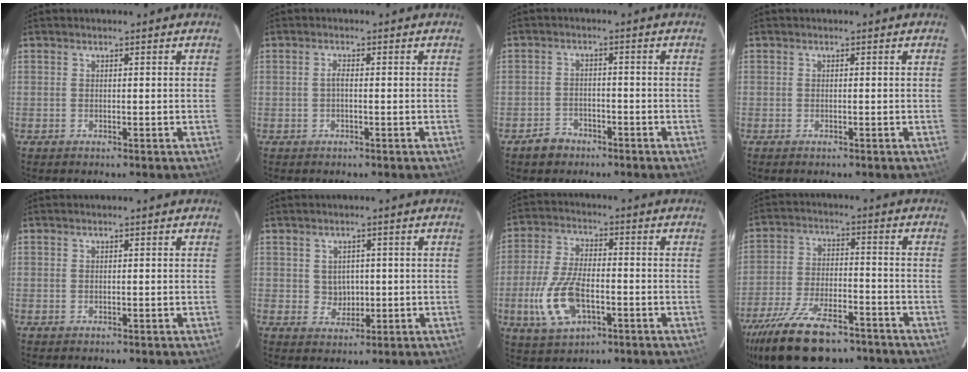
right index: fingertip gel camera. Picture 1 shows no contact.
{"total": 1.0, "force": [-0.3, 0.2, 0.9], "torque": [-0.019, 0.006, -0.009]}
{"total": 4.4, "force": [-3.2, 2.8, 0.8], "torque": [-0.027, 0.013, -0.051]}
{"total": 0.7, "force": [-0.6, 0.2, 0.3], "torque": [-0.007, -0.001, -0.012]}
{"total": 0.0}
{"total": 3.3, "force": [0.4, 3.1, 0.8], "torque": [-0.013, 0.007, 0.014]}
{"total": 12.2, "force": [-3.9, 5.8, 10.0], "torque": [-0.221, -0.004, -0.067]}
{"total": 19.5, "force": [-14.4, 7.9, 10.6], "torque": [-0.226, -0.030, -0.236]}